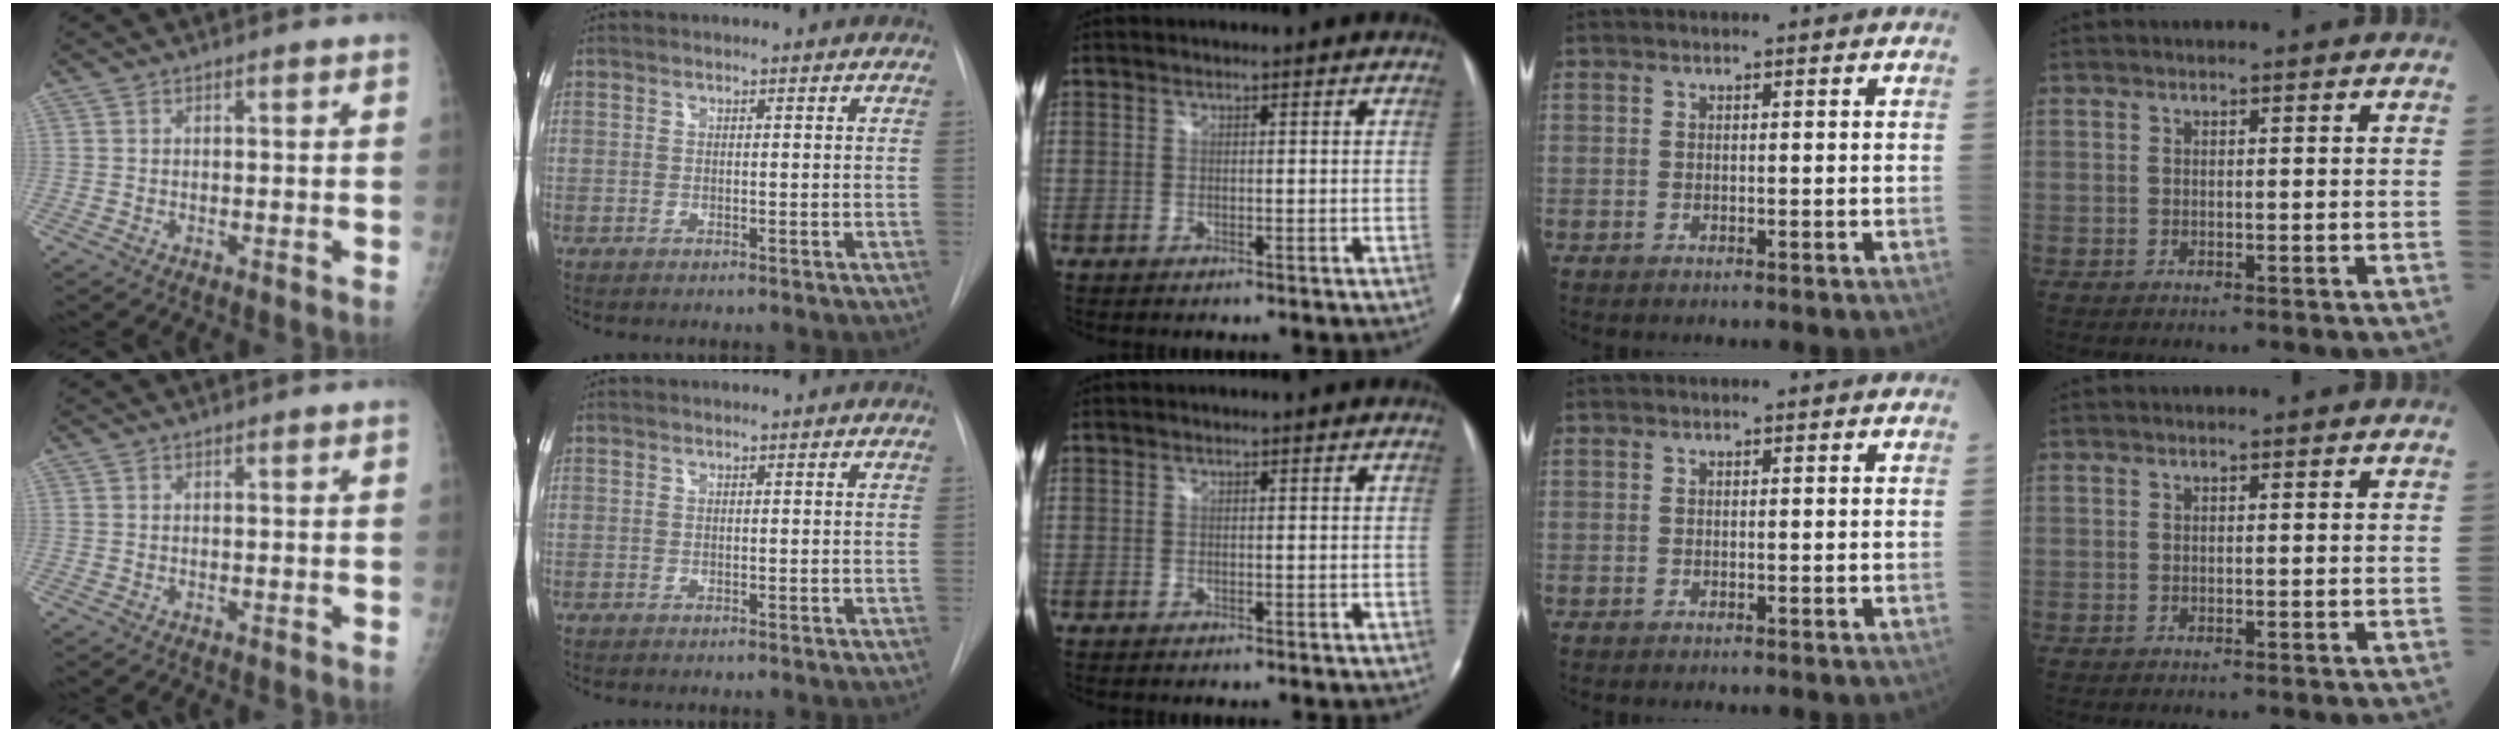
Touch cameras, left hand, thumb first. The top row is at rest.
{}